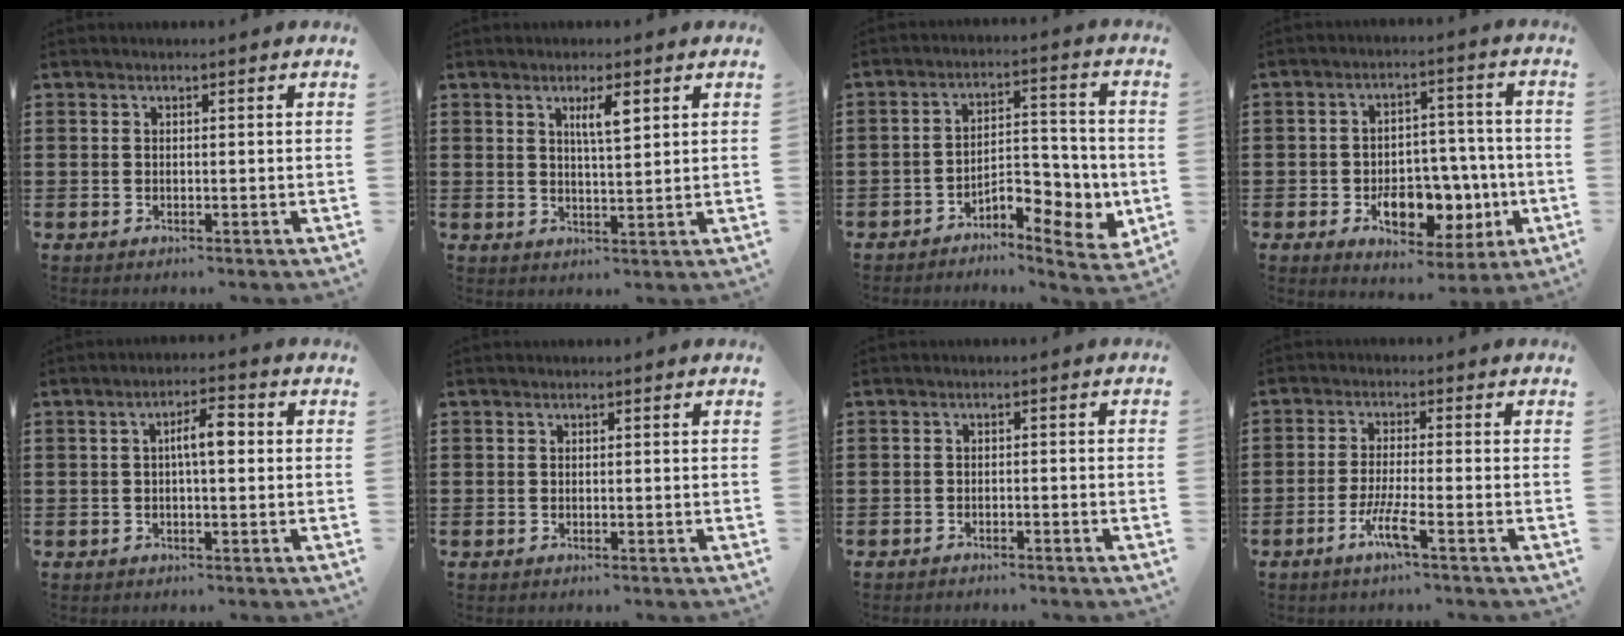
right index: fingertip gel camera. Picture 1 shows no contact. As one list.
[{"total": 3.9, "force": [1.8, 0.8, 3.4], "torque": [-0.062, 0.003, 0.026]}, {"total": 7.0, "force": [-4.0, 3.1, 4.8], "torque": [-0.063, 0.004, -0.076]}, {"total": 9.6, "force": [-3.0, 6.2, 6.6], "torque": [-0.094, 0.014, -0.049]}, {"total": 4.6, "force": [0.2, 1.3, 4.4], "torque": [-0.081, 0.009, -0.001]}, {"total": 0.0}, {"total": 1.5, "force": [-1.5, 0.2, 0.1], "torque": [-0.007, 0.004, -0.032]}, {"total": 5.1, "force": [-2.9, 0.2, 4.3], "torque": [-0.091, -0.012, -0.056]}]